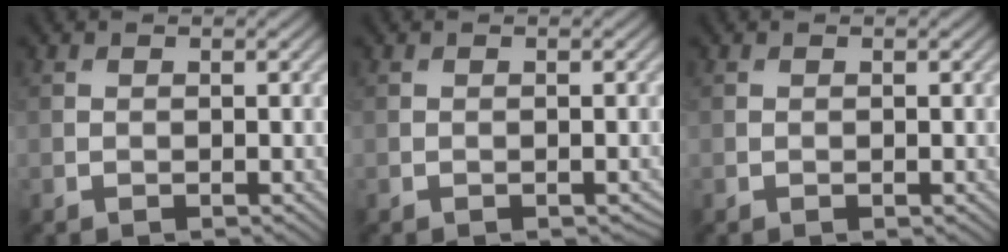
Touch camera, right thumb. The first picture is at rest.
{"total": 0.7, "force": [-0.4, 0.1, 0.6], "torque": [-0.006, 0.000, -0.006]}
{"total": 0.0}